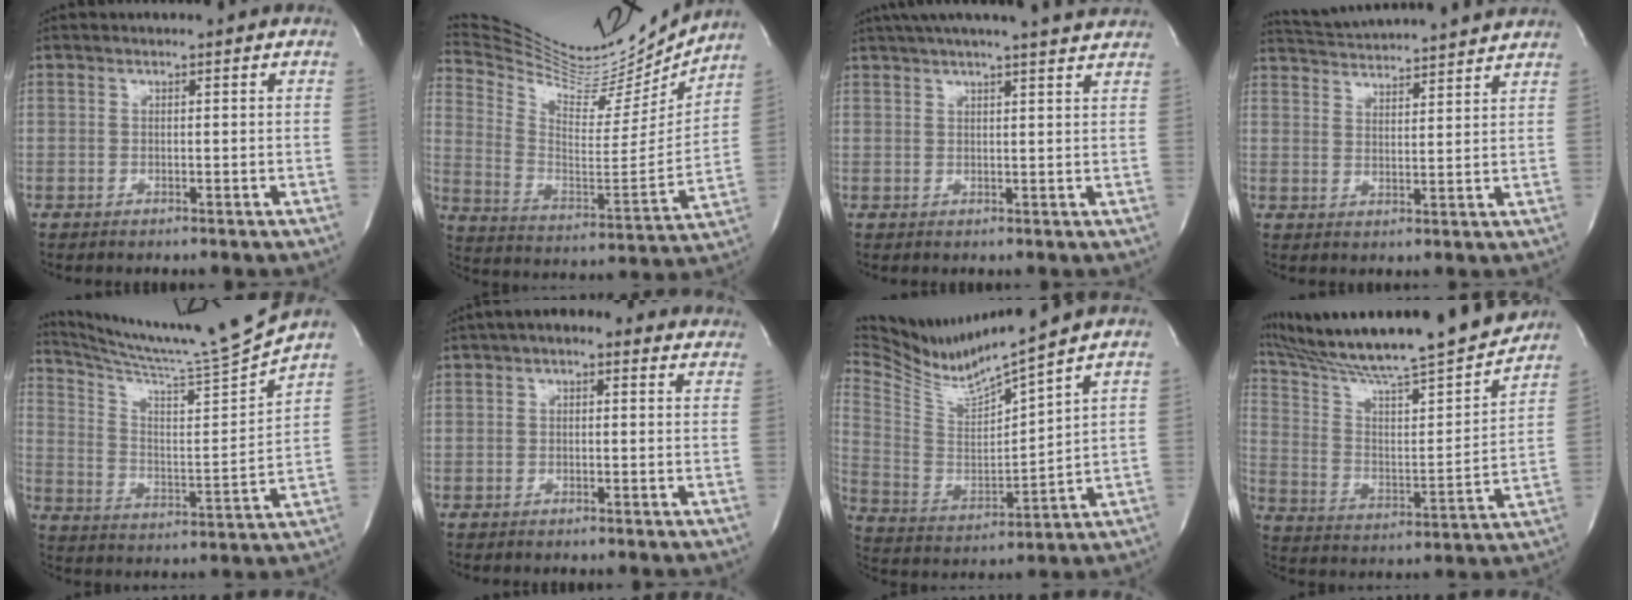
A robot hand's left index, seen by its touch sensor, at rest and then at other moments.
{"total": 20.8, "force": [19.7, 3.5, 5.8], "torque": [-0.113, -0.059, 0.303]}
{"total": 13.7, "force": [12.4, -0.3, 5.9], "torque": [-0.102, 0.011, 0.158]}
{"total": 15.7, "force": [14.9, 0.5, 4.8], "torque": [-0.094, 0.019, 0.215]}
{"total": 15.3, "force": [14.3, -4.0, 3.9], "torque": [-0.081, -0.073, 0.231]}
{"total": 5.7, "force": [3.7, 2.7, 3.4], "torque": [-0.042, 0.031, 0.041]}
{"total": 14.2, "force": [12.9, -2.0, 5.6], "torque": [-0.125, -0.032, 0.244]}
{"total": 24.9, "force": [21.6, 1.5, 12.2], "torque": [-0.212, -0.031, 0.328]}